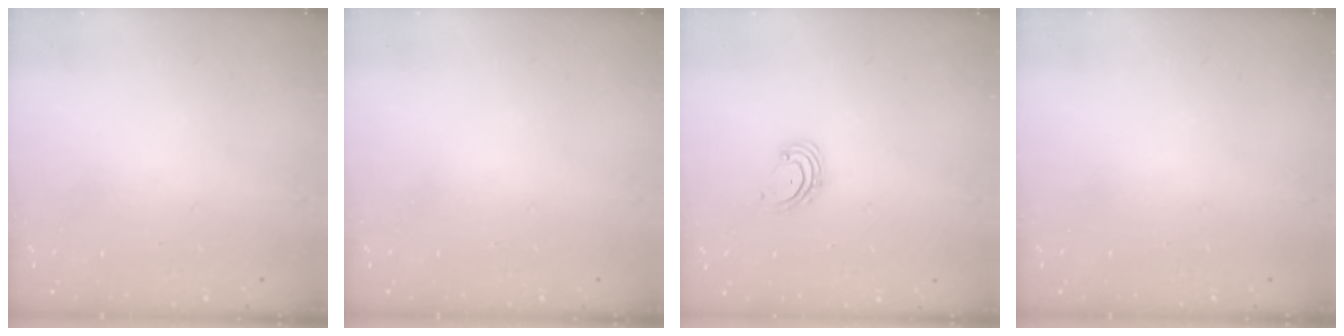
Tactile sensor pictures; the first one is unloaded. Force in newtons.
{"total": 0.0}
{"total": 2.5, "press": 2.4, "slide": 0.4}
{"total": 0.0}